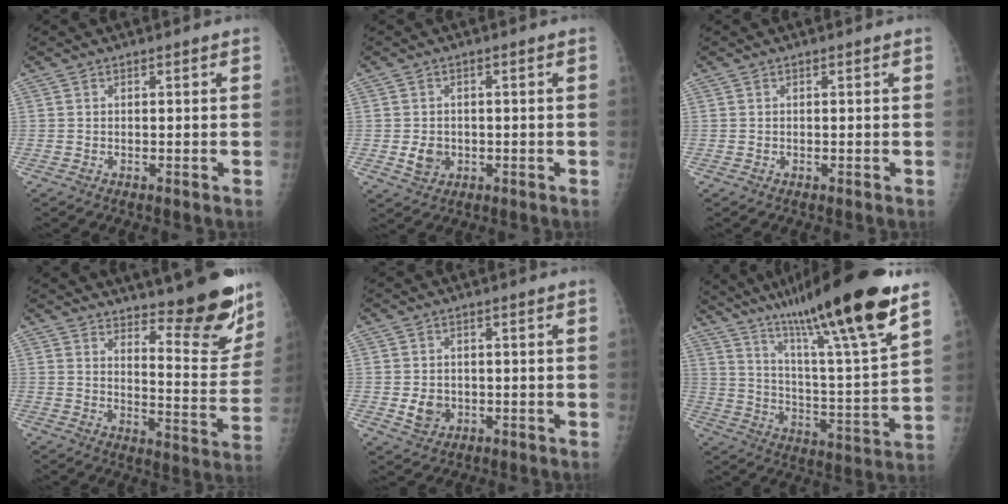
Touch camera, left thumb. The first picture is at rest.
{"total": 3.6, "force": [-0.6, 3.0, 1.9], "torque": [-0.023, 0.002, -0.005]}
{"total": 0.0}
{"total": 16.2, "force": [12.4, 3.9, 9.7], "torque": [-0.088, -0.114, 0.172]}
{"total": 4.0, "force": [-0.6, 3.3, 2.1], "torque": [-0.023, 0.002, -0.002]}
{"total": 27.3, "force": [18.2, 2.7, 20.1], "torque": [-0.313, -0.058, 0.301]}